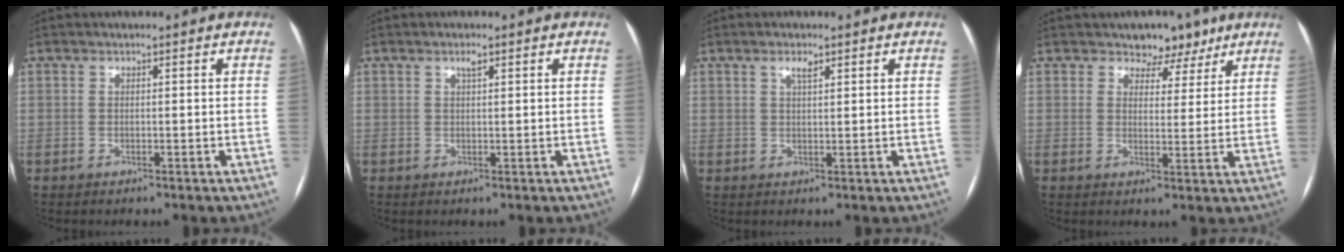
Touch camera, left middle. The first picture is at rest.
{"total": 1.1, "force": [0.7, 0.2, 0.9], "torque": [-0.017, 0.002, 0.012]}
{"total": 1.8, "force": [1.1, 0.4, 1.4], "torque": [-0.027, 0.003, 0.021]}
{"total": 5.3, "force": [3.9, 3.4, 1.2], "torque": [0.001, 0.001, 0.051]}